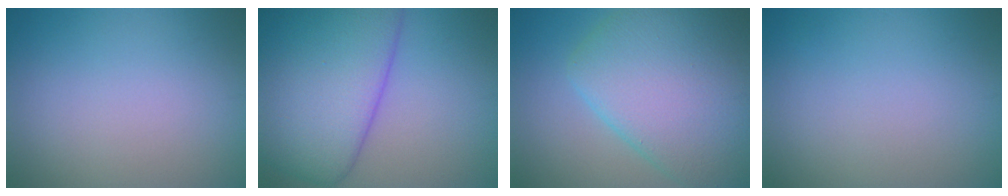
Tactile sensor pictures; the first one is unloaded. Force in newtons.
{"total": 10.8, "press": 10.8, "slide": 0.5}
{"total": 10.9, "press": 10.9, "slide": 0.7}
{"total": 0.0}